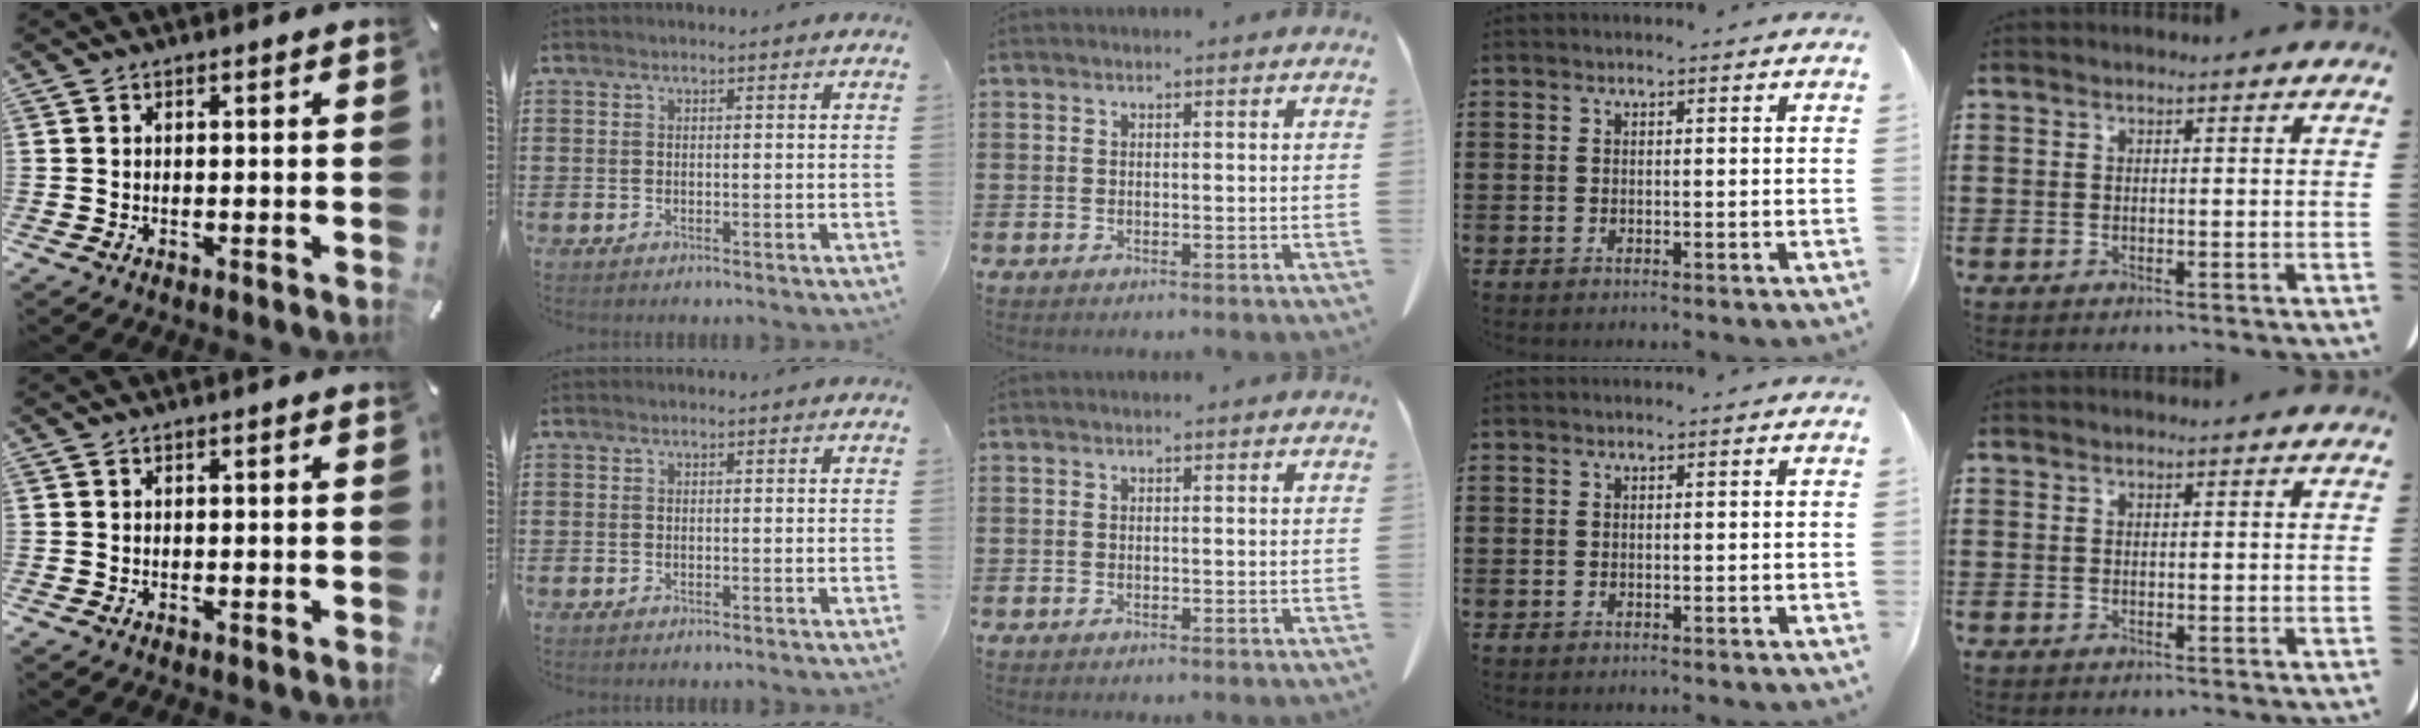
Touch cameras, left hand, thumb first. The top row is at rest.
{}